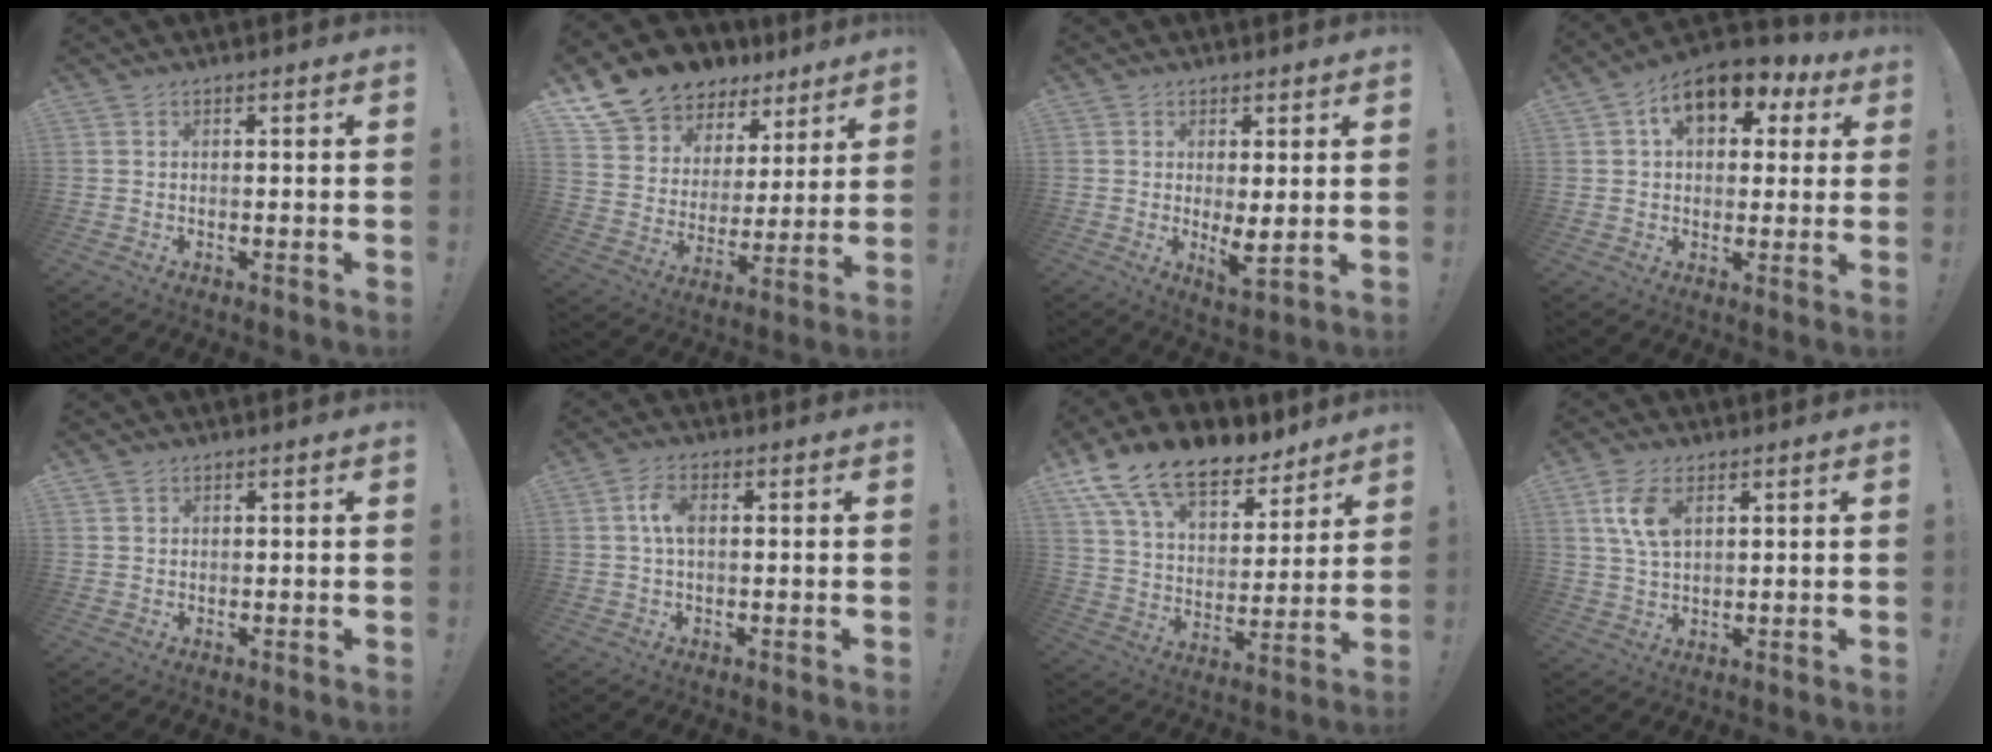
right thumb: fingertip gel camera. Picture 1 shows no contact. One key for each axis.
{"total": 12.2, "fx": 9.4, "fy": 7.5, "fz": 2.5, "tx": -0.049, "ty": -0.079, "tz": 0.183}
{"total": 4.8, "fx": 0.6, "fy": 1.0, "fz": 4.6, "tx": -0.068, "ty": -0.022, "tz": 0.013}
{"total": 12.1, "fx": 5.8, "fy": 7.3, "fz": 7.8, "tx": -0.111, "ty": -0.025, "tz": 0.104}
{"total": 1.3, "fx": 0.8, "fy": 1.1, "fz": 0.0, "tx": 0.002, "ty": -0.001, "tz": 0.015}
{"total": 5.1, "fx": 0.6, "fy": 2.6, "fz": 4.3, "tx": -0.075, "ty": 0.008, "tz": 0.010}
{"total": 17.2, "fx": 12.2, "fy": 8.6, "fz": 8.5, "tx": -0.142, "ty": -0.083, "tz": 0.224}
{"total": 8.4, "fx": 3.3, "fy": 4.6, "fz": 6.3, "tx": -0.122, "ty": -0.009, "tz": 0.058}